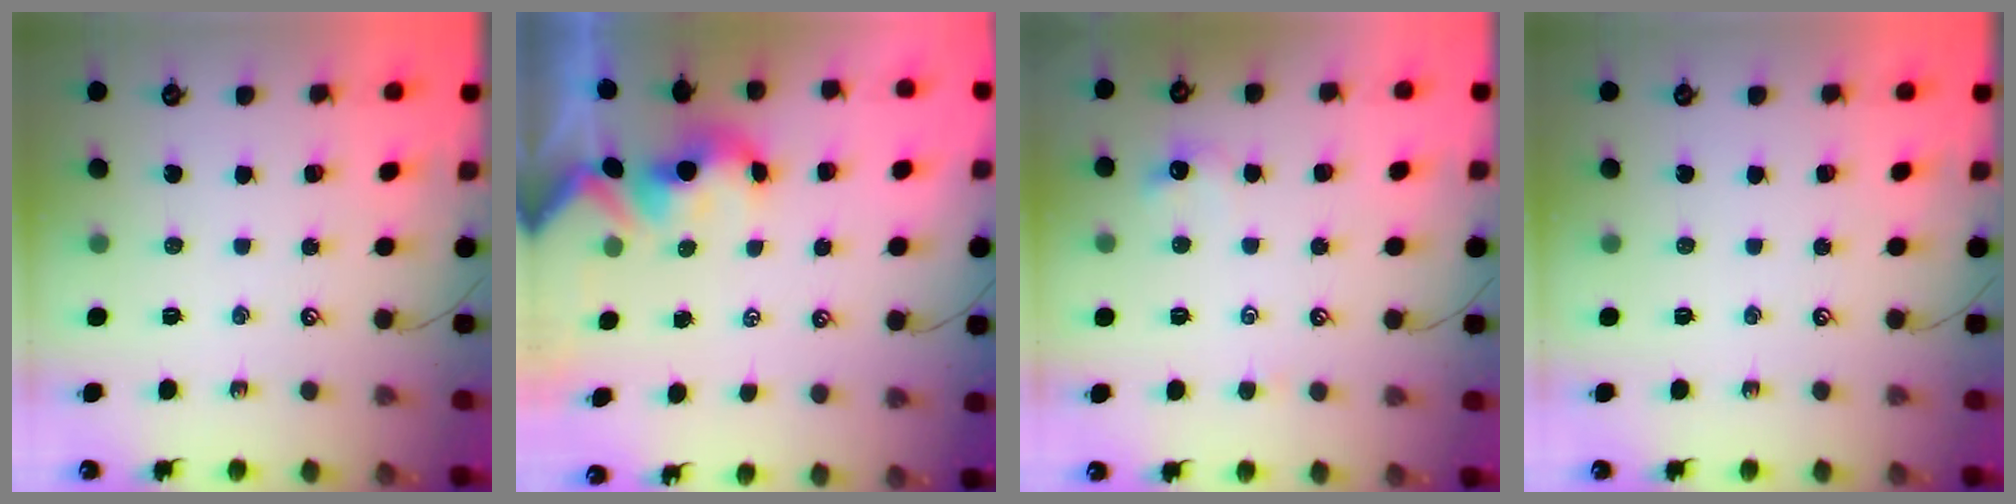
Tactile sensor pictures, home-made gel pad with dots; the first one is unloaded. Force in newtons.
{"total": 2.2, "press": 2.1, "slide": 0.7}
{"total": 0.8, "press": 0.6, "slide": 0.5}
{"total": 0.0}